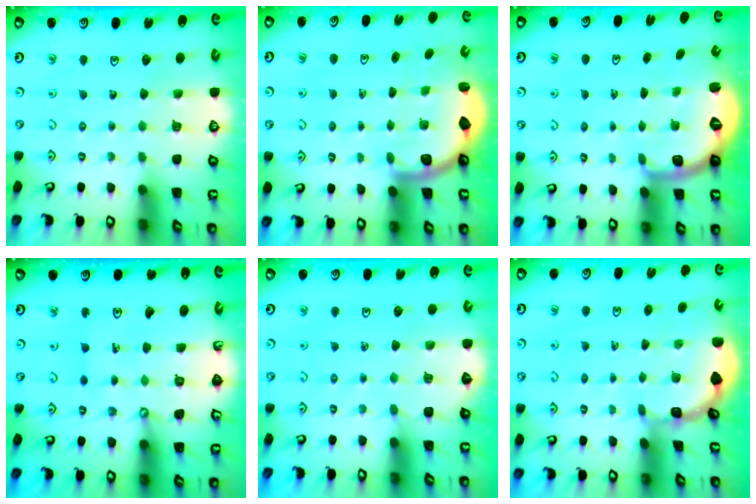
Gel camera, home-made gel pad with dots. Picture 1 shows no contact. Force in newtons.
{"total": 2.6, "press": 2.5, "slide": 0.7}
{"total": 2.5, "press": 2.0, "slide": 1.6}
{"total": 10.5, "press": 10.4, "slide": 1.3}
{"total": 2.5, "press": 2.5, "slide": 0.3}
{"total": 1.2, "press": 1.2, "slide": 0.1}